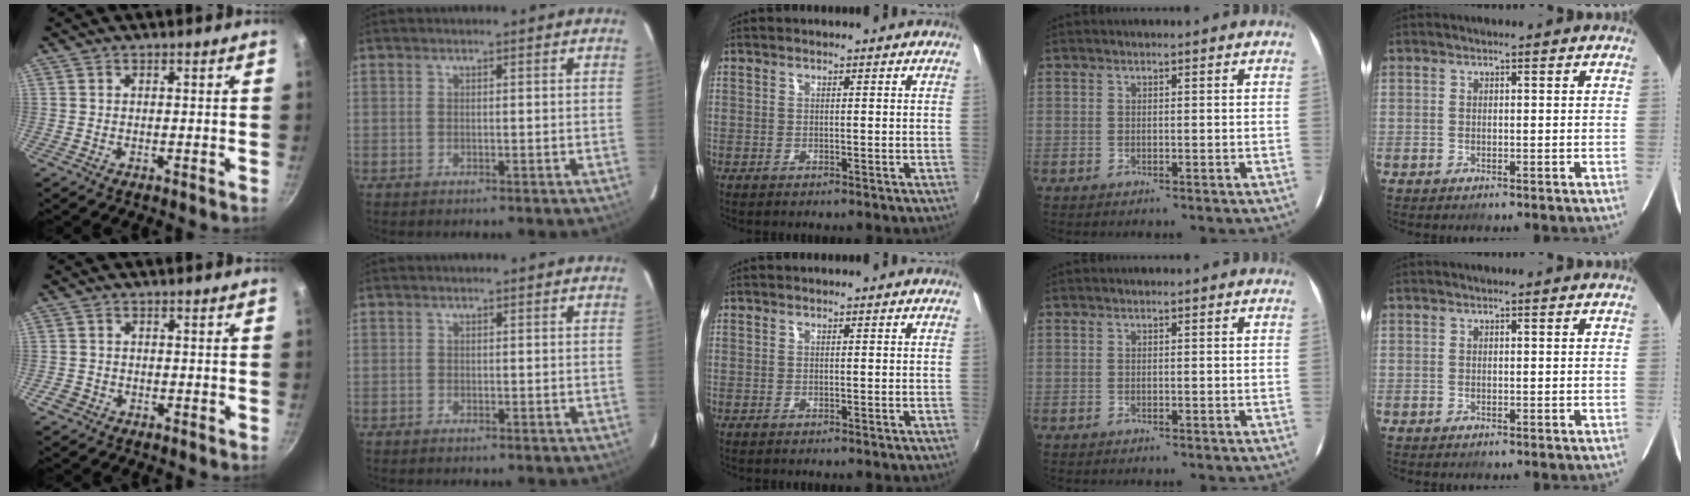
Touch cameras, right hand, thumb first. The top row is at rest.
{"thumb": {"total": 2.2, "force": [-1.1, 1.7, 0.7], "torque": [-0.013, 0.009, -0.018]}}